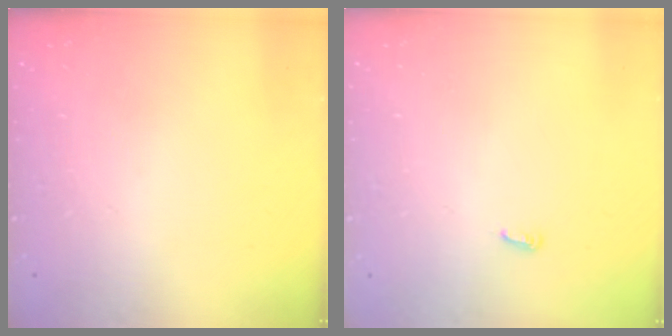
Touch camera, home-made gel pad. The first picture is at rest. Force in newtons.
{"total": 2.9, "press": 2.9, "slide": 0.3}